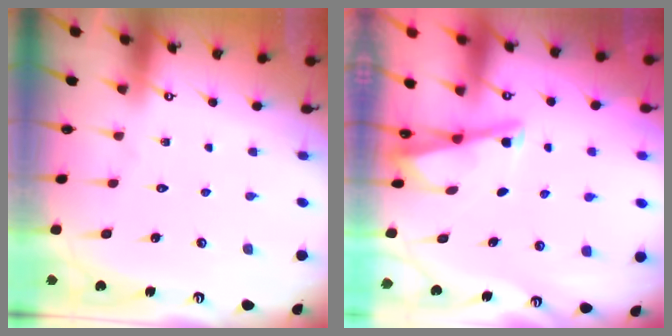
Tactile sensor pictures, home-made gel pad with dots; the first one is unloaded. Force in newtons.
{"total": 2.9, "press": 2.9, "slide": 0.3}